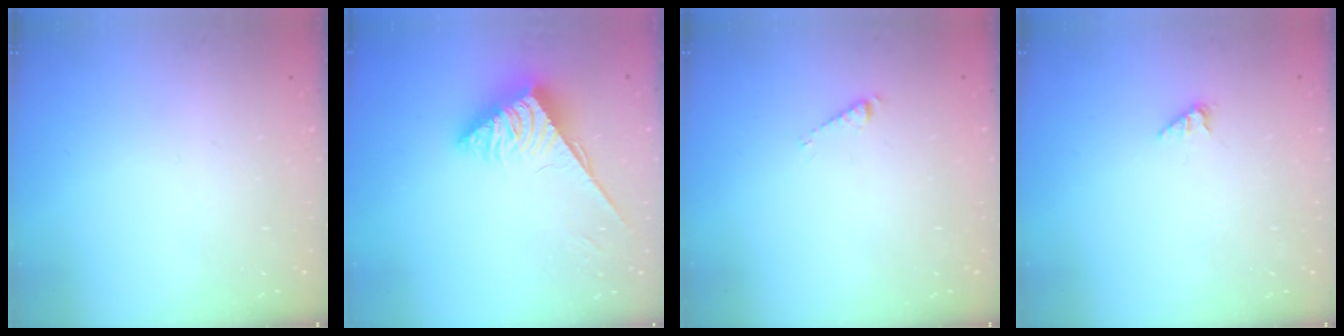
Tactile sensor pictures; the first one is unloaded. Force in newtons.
{"total": 4.0, "press": 3.9, "slide": 0.7}
{"total": 2.6, "press": 2.6, "slide": 0.2}
{"total": 1.7, "press": 1.7, "slide": 0.3}